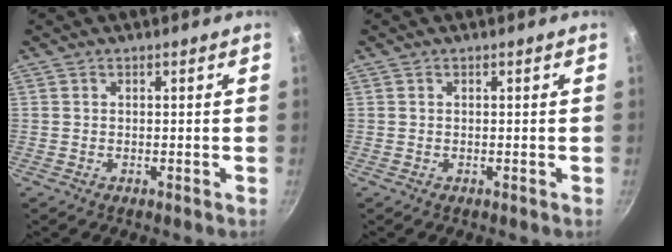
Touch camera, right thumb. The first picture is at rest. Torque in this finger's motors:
{"motor_torque": [-0.17, 0.13, 0.00, -0.07, 0.00]}